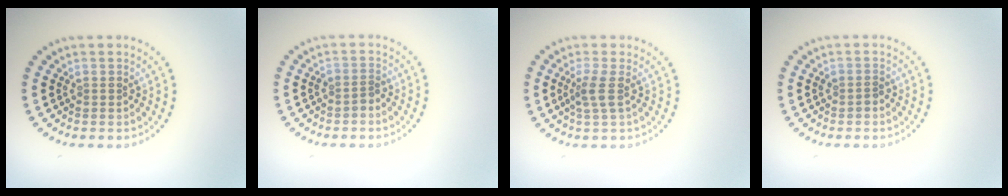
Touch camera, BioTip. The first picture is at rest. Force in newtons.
{"total": 1.0, "press": 0.8, "slide": 0.6}
{"total": 2.0, "press": 1.6, "slide": 1.3}
{"total": 0.7, "press": 0.6, "slide": 0.3}